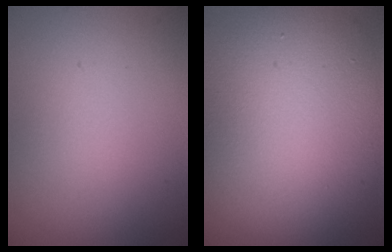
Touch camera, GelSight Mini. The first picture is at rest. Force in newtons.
{"total": 13.0, "press": 13.0, "slide": 0.6}